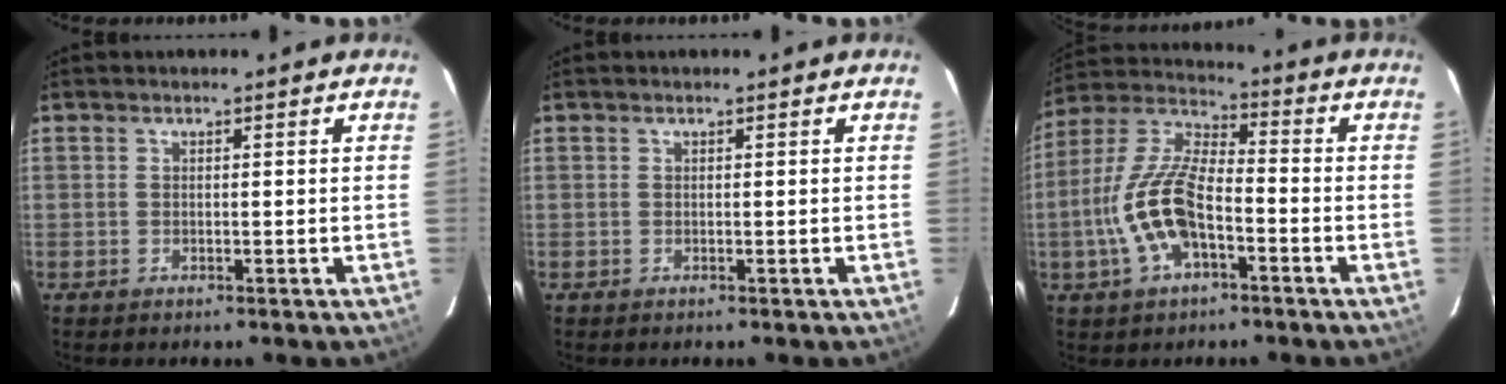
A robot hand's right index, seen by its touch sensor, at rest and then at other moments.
{"total": 0.0}
{"total": 12.3, "force": [-4.1, 5.1, 10.4], "torque": [-0.224, 0.004, -0.079]}